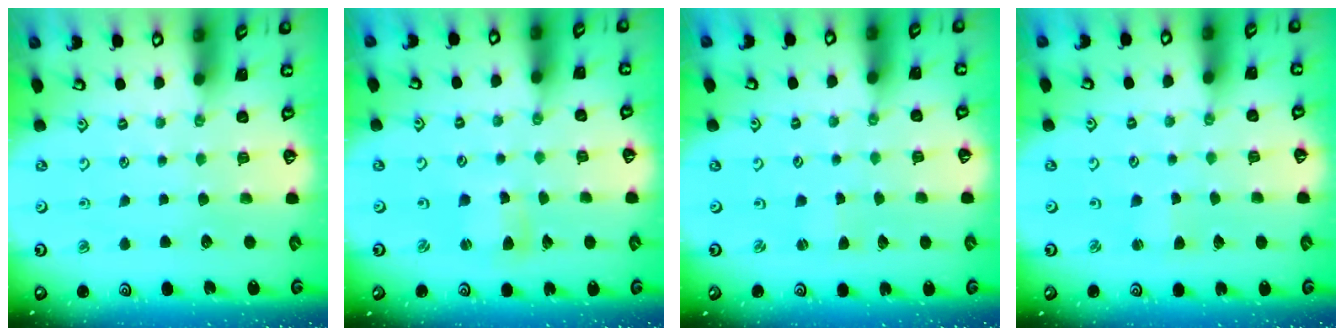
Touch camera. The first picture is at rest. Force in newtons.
{"total": 2.8, "press": 2.8, "slide": 0.3}
{"total": 0.0}
{"total": 1.8, "press": 1.8, "slide": 0.2}